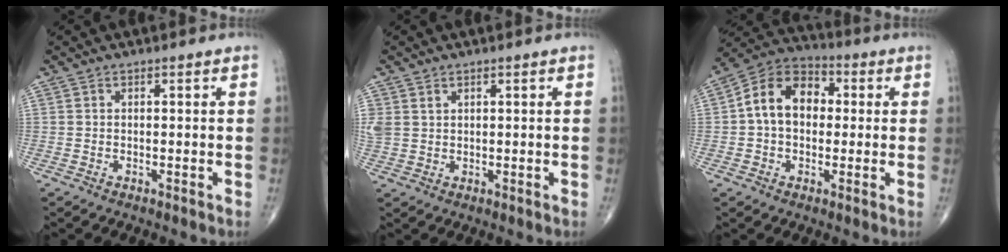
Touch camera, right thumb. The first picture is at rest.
{"total": 3.8, "force": [1.6, 3.0, 1.8], "torque": [-0.042, 0.004, 0.042]}
{"total": 12.1, "force": [1.0, 8.7, 8.3], "torque": [-0.123, 0.031, 0.006]}